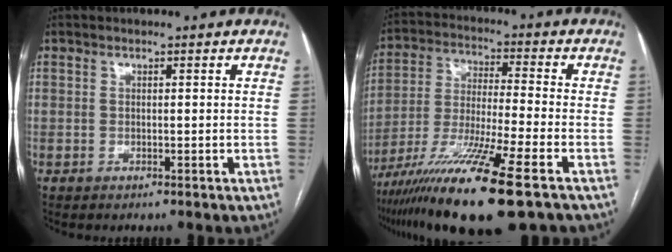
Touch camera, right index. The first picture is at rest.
{"total": 17.2, "force": [-10.6, -0.1, 13.5], "torque": [-0.258, -0.048, -0.190]}